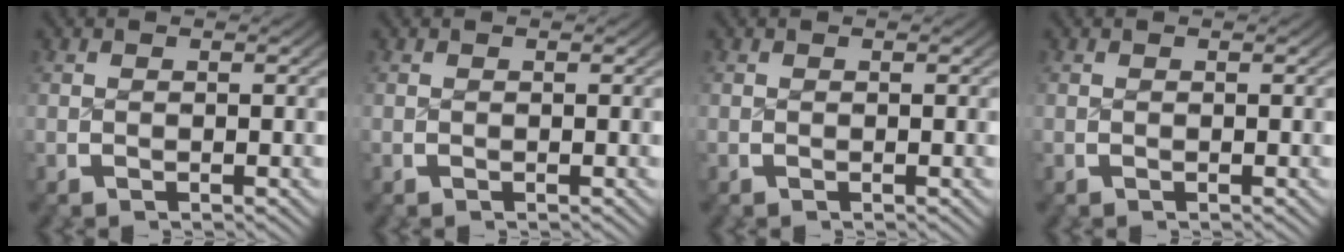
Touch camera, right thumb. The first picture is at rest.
{"total": 0.0}
{"total": 0.0}
{"total": 0.0}